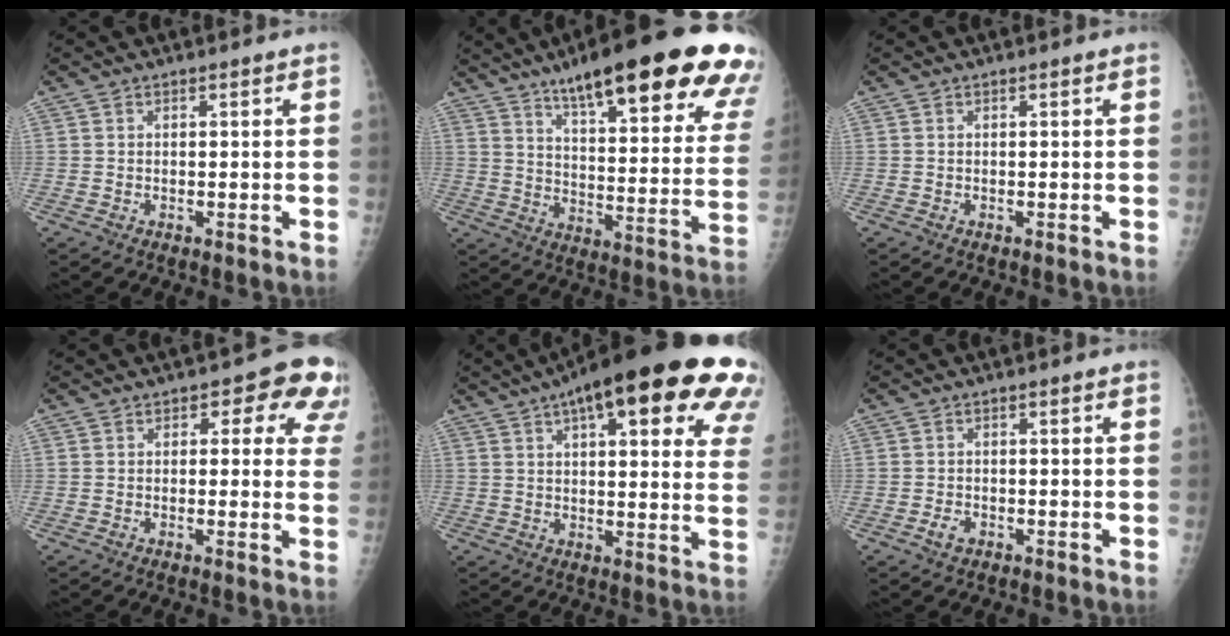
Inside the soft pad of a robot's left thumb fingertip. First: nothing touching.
{"total": 29.2, "force": [18.9, 6.4, 21.3], "torque": [-0.247, -0.056, 0.260]}
{"total": 0.0}
{"total": 8.6, "force": [3.7, 5.0, 5.9], "torque": [-0.009, -0.004, 0.028]}
{"total": 29.7, "force": [15.9, 9.1, 23.4], "torque": [-0.249, 0.010, 0.206]}
{"total": 1.8, "force": [-1.0, 1.2, 0.9], "torque": [-0.016, 0.004, -0.017]}